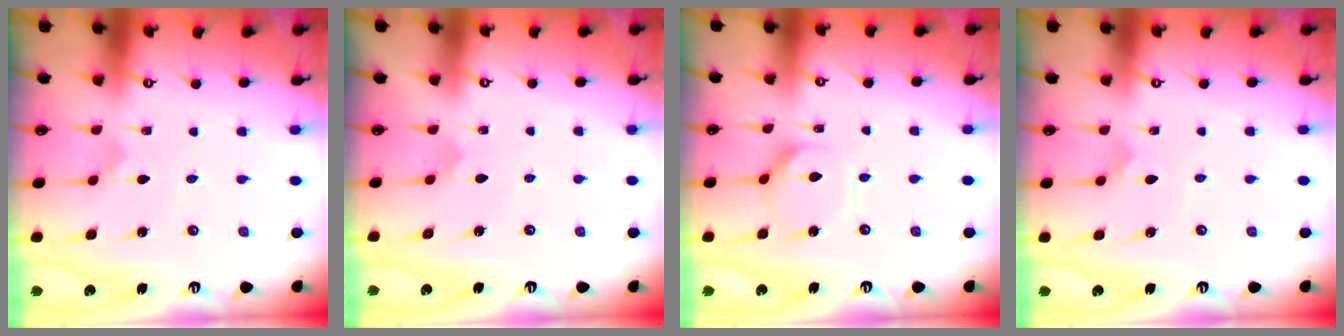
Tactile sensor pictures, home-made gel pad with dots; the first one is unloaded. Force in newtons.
{"total": 2.3, "press": 2.3, "slide": 0.2}
{"total": 7.4, "press": 7.3, "slide": 0.8}
{"total": 2.3, "press": 2.3, "slide": 0.2}